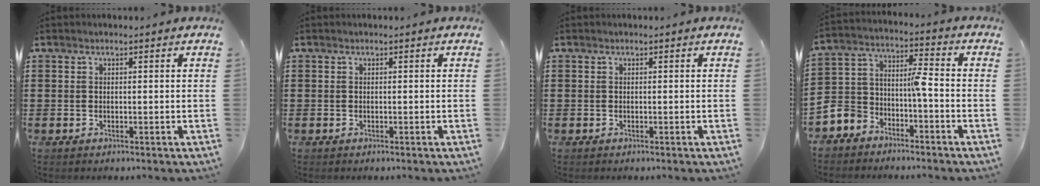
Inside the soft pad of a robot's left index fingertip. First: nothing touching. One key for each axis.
{"total": 0.0}
{"total": 0.0}
{"total": 5.8, "fx": -4.3, "fy": 2.8, "fz": 2.9, "tx": -0.075, "ty": -0.003, "tz": -0.092}